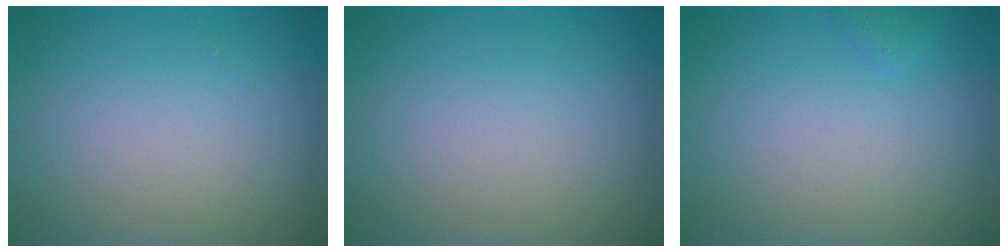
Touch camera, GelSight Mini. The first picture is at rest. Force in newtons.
{"total": 0.0}
{"total": 0.6, "press": 0.6, "slide": 0.1}